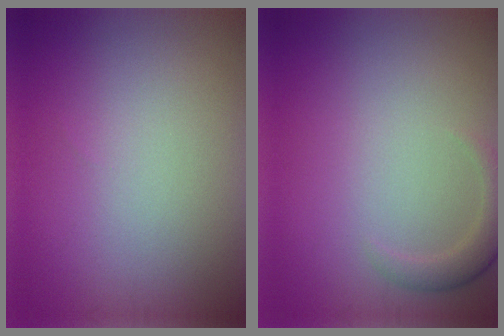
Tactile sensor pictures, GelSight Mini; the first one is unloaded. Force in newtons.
{"total": 2.0, "press": 2.0, "slide": 0.2}